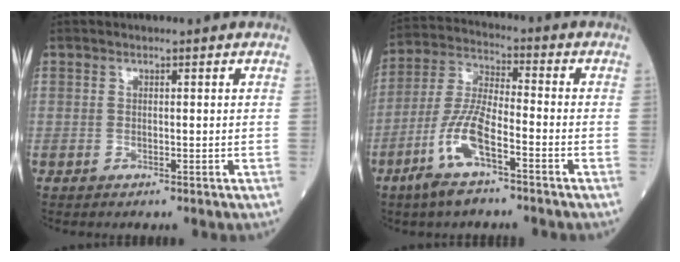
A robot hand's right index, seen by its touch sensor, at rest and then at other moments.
{"total": 9.7, "force": [-5.1, 2.0, 8.1], "torque": [-0.180, -0.006, -0.101]}